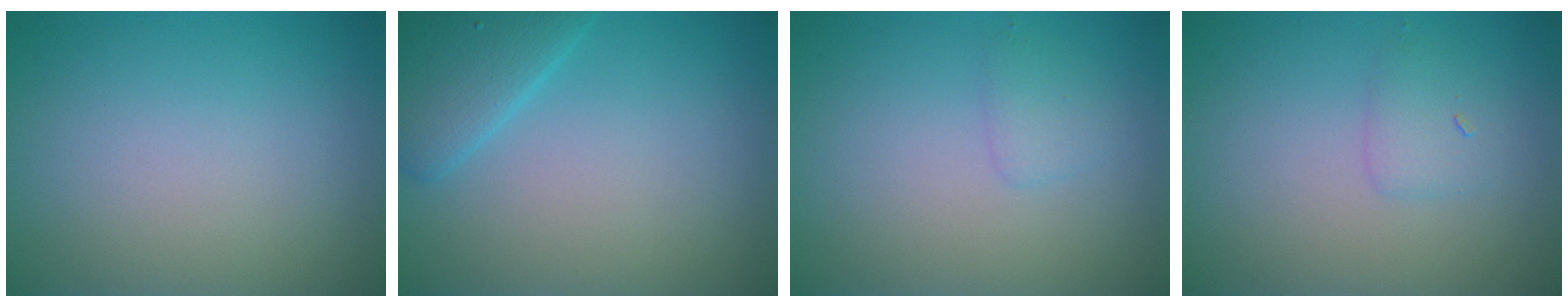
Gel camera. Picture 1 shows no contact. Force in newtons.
{"total": 3.4, "press": 3.4, "slide": 0.2}
{"total": 1.1, "press": 1.1, "slide": 0.1}
{"total": 1.5, "press": 1.5, "slide": 0.2}